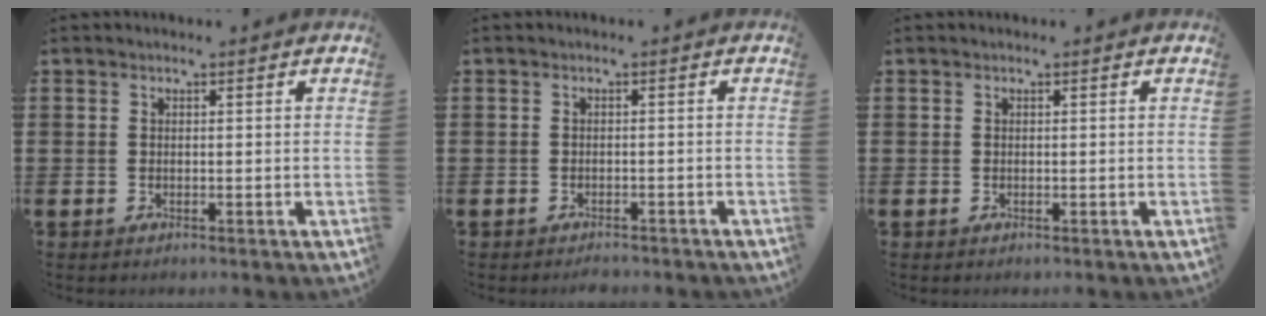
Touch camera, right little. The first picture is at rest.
{"total": 1.0, "force": [-1.0, 0.1, 0.1], "torque": [-0.005, 0.000, -0.020]}
{"total": 0.0}